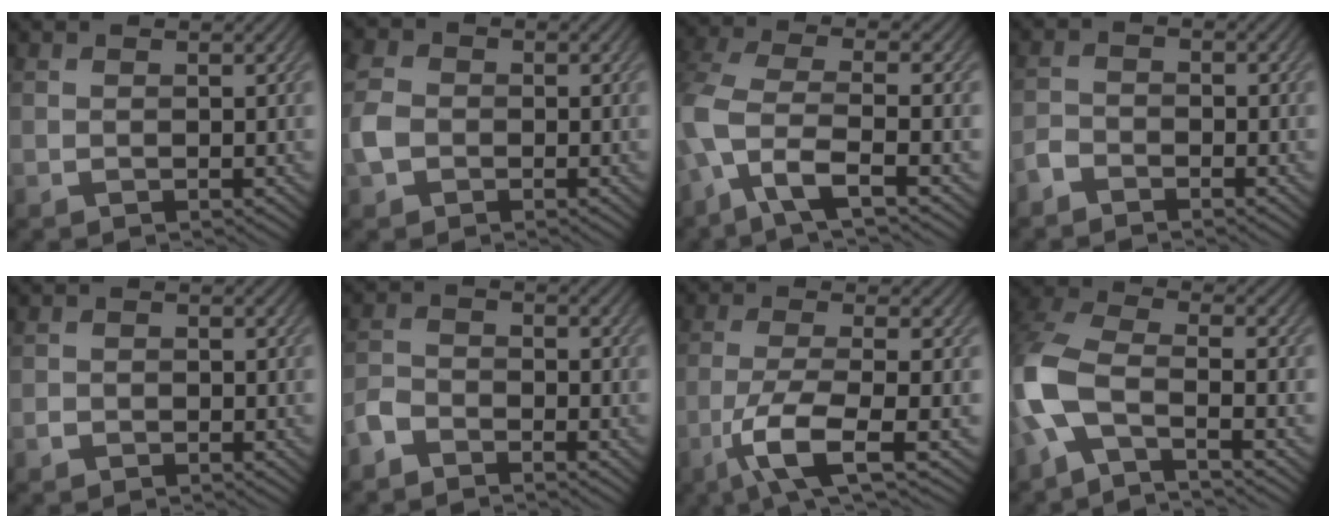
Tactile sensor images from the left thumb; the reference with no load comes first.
{"total": 3.6, "force": [-1.0, 2.9, 1.9], "torque": [-0.054, 0.001, -0.028]}
{"total": 7.7, "force": [-3.0, 2.7, 6.5], "torque": [-0.155, -0.003, -0.074]}
{"total": 2.4, "force": [-2.1, 0.9, 0.7], "torque": [-0.015, -0.001, -0.051]}
{"total": 1.0, "force": [-0.6, 0.7, 0.3], "torque": [-0.005, -0.001, -0.013]}
{"total": 3.3, "force": [-2.7, 1.3, 1.1], "torque": [-0.024, -0.003, -0.070]}
{"total": 7.5, "force": [-3.4, 1.7, 6.5], "torque": [-0.130, 0.000, -0.078]}
{"total": 8.9, "force": [-3.6, 3.7, 7.3], "torque": [-0.173, 0.001, -0.095]}